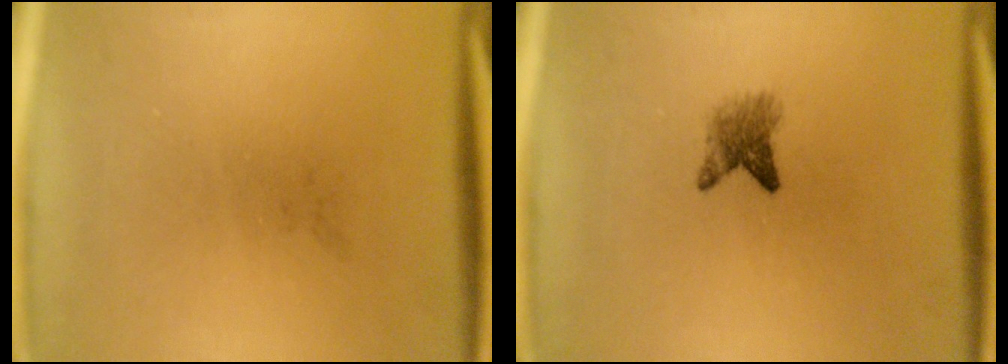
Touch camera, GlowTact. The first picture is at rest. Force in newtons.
{"total": 2.7}